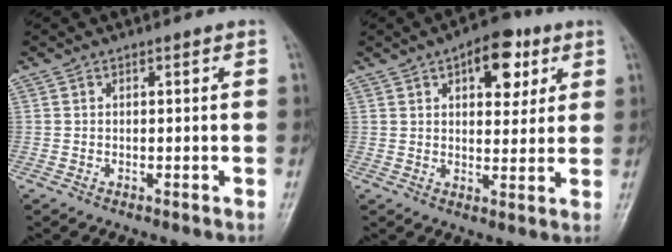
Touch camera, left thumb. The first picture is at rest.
{"total": 9.6, "force": [4.4, 5.2, 6.8], "torque": [-0.056, -0.011, 0.054]}